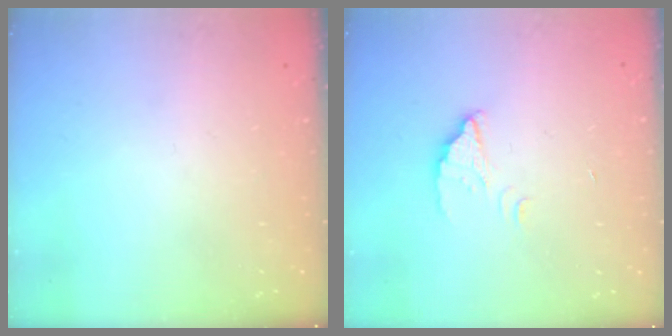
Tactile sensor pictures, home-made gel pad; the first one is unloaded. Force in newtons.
{"total": 2.4, "press": 2.4, "slide": 0.1}